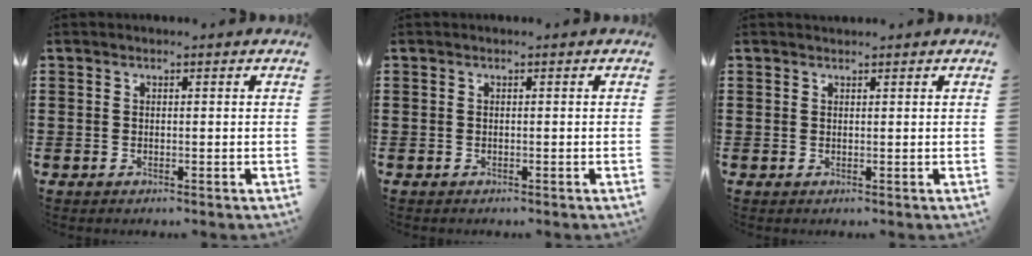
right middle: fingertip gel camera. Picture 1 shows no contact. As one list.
[{"total": 0.0}, {"total": 0.6, "force": [0.6, 0.0, -0.1], "torque": [0.000, -0.001, 0.011]}]